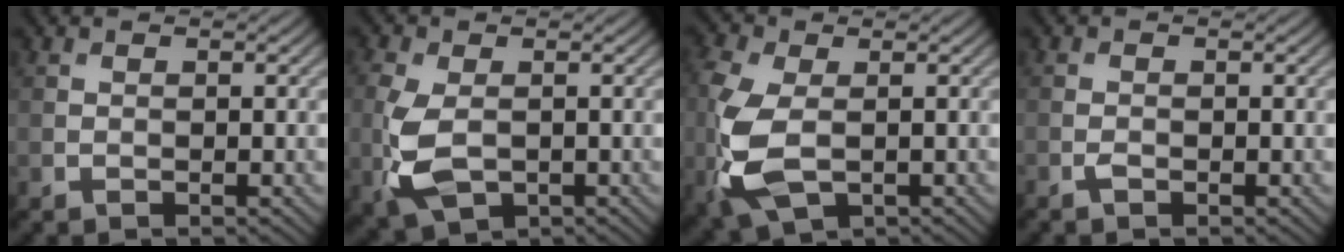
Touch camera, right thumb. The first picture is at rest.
{"total": 7.2, "force": [-1.6, 4.3, 5.6], "torque": [-0.151, -0.012, -0.030]}
{"total": 9.6, "force": [-1.7, 5.7, 7.5], "torque": [-0.230, -0.017, -0.031]}
{"total": 0.8, "force": [-0.5, 0.3, 0.5], "torque": [-0.011, 0.000, -0.011]}